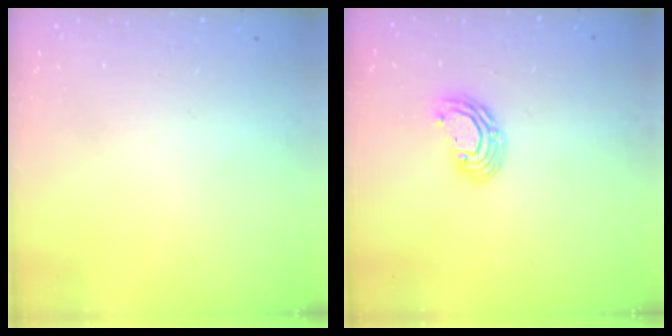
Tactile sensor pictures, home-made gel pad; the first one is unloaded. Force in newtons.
{"total": 6.9, "press": 6.9, "slide": 0.8}